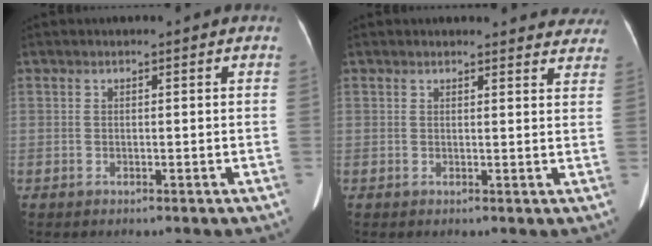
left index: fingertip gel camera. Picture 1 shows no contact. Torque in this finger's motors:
{"motor_torque": [-0.01, -0.44, 0.09, 0.01]}